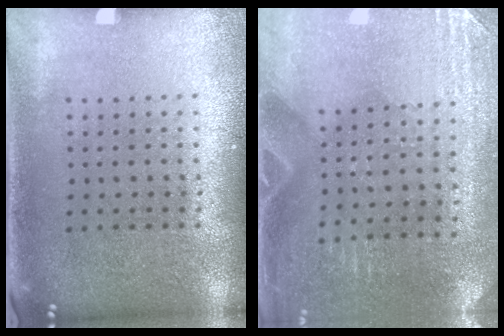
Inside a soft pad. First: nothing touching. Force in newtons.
{"total": 2.8, "press": 2.6, "slide": 1.0}